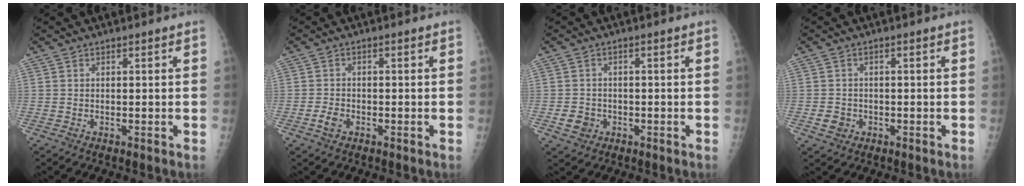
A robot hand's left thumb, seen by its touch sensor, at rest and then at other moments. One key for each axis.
{"total": 2.4, "fx": -1.1, "fy": 1.6, "fz": 1.4, "tx": -0.026, "ty": 0.005, "tz": -0.021}
{"total": 3.3, "fx": -1.0, "fy": 2.9, "fz": 1.2, "tx": -0.010, "ty": 0.005, "tz": -0.014}
{"total": 2.7, "fx": -0.8, "fy": 2.4, "fz": 1.0, "tx": -0.009, "ty": 0.004, "tz": -0.010}